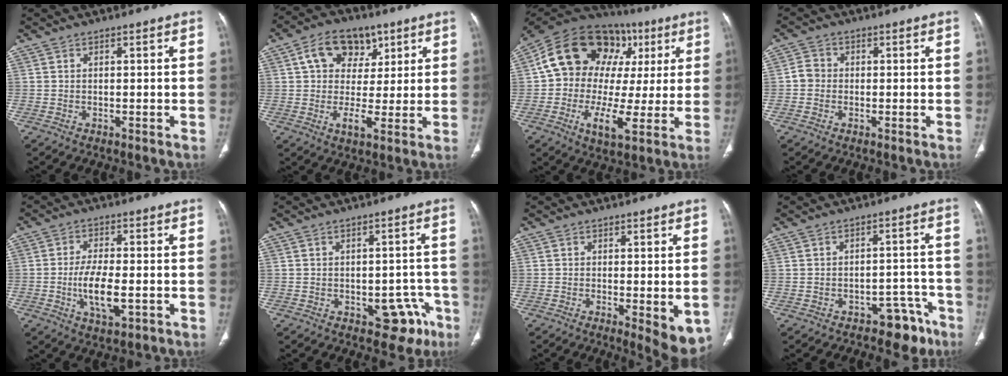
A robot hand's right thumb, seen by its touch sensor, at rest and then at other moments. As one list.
[{"total": 12.2, "force": [4.5, 8.5, 7.4], "torque": [-0.082, -0.003, 0.071]}, {"total": 23.1, "force": [5.1, 16.4, 15.5], "torque": [-0.216, 0.030, 0.078]}, {"total": 2.8, "force": [-0.5, 2.6, 1.1], "torque": [-0.008, 0.008, -0.016]}, {"total": 8.0, "force": [-1.9, 3.5, 7.0], "torque": [-0.127, 0.001, -0.031]}, {"total": 7.8, "force": [-3.6, 5.0, 4.9], "torque": [-0.016, 0.028, -0.036]}, {"total": 7.6, "force": [-2.3, 2.6, 6.8], "torque": [-0.079, -0.017, -0.028]}, {"total": 6.5, "force": [-4.5, 3.9, 2.5], "torque": [0.002, 0.052, -0.058]}]